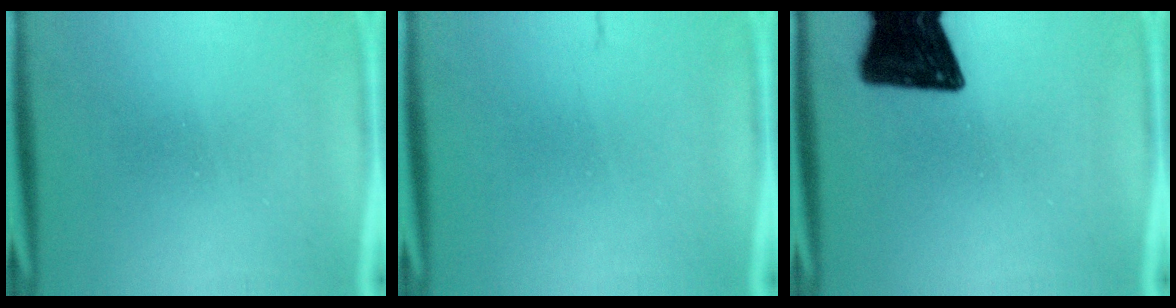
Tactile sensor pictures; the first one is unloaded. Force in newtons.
{"total": 1.6}
{"total": 17.0}